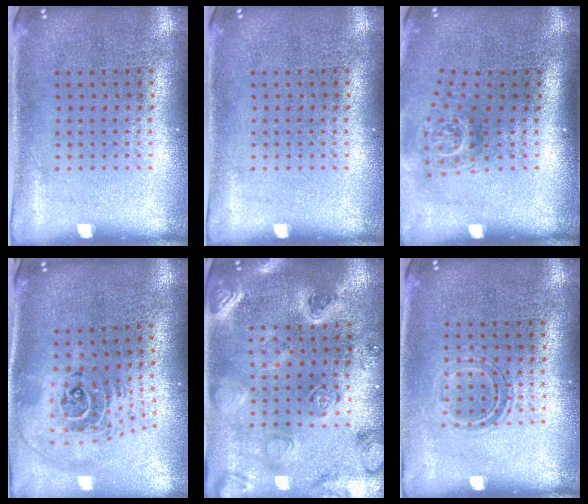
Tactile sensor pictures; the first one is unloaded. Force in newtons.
{"total": 0.0}
{"total": 1.8, "press": 1.2, "slide": 1.3}
{"total": 2.5, "press": 1.8, "slide": 1.7}
{"total": 2.2, "press": 2.2, "slide": 0.2}
{"total": 1.2, "press": 0.9, "slide": 0.7}